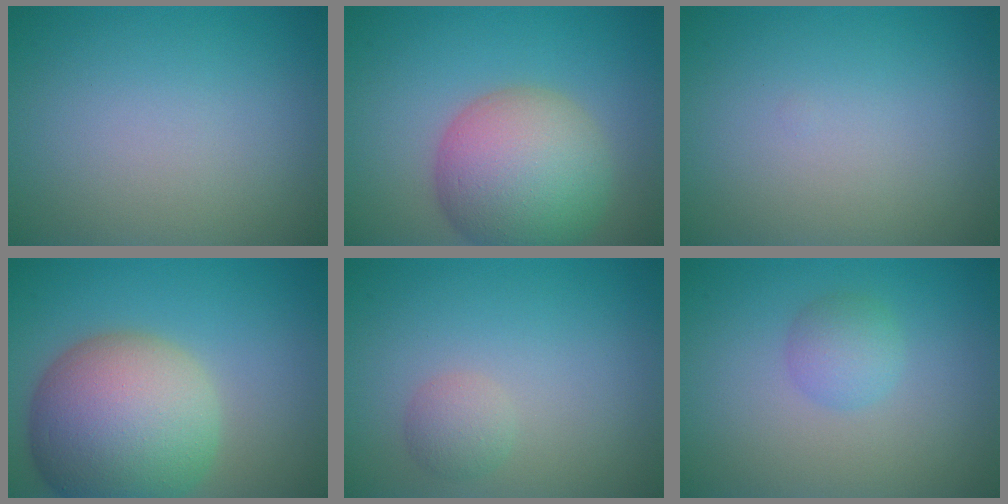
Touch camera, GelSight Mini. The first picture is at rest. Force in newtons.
{"total": 9.4, "press": 9.4, "slide": 0.7}
{"total": 0.0}
{"total": 12.5, "press": 12.4, "slide": 0.9}
{"total": 1.6, "press": 1.6, "slide": 0.0}
{"total": 2.1, "press": 2.1, "slide": 0.0}